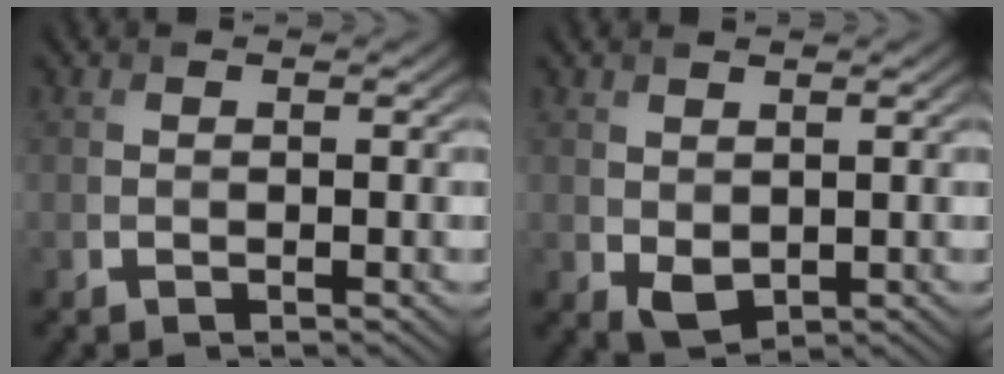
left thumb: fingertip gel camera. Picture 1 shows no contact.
{"total": 2.7, "force": [0.4, 1.9, 1.9], "torque": [-0.042, -0.008, 0.014]}